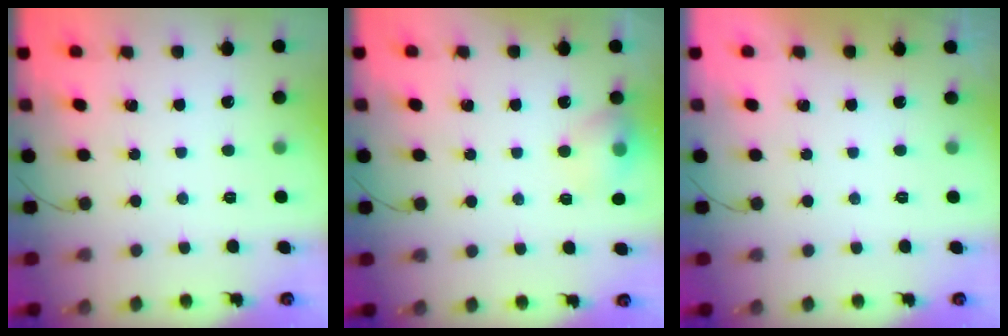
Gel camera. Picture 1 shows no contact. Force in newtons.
{"total": 9.6, "press": 9.4, "slide": 1.8}
{"total": 0.0}